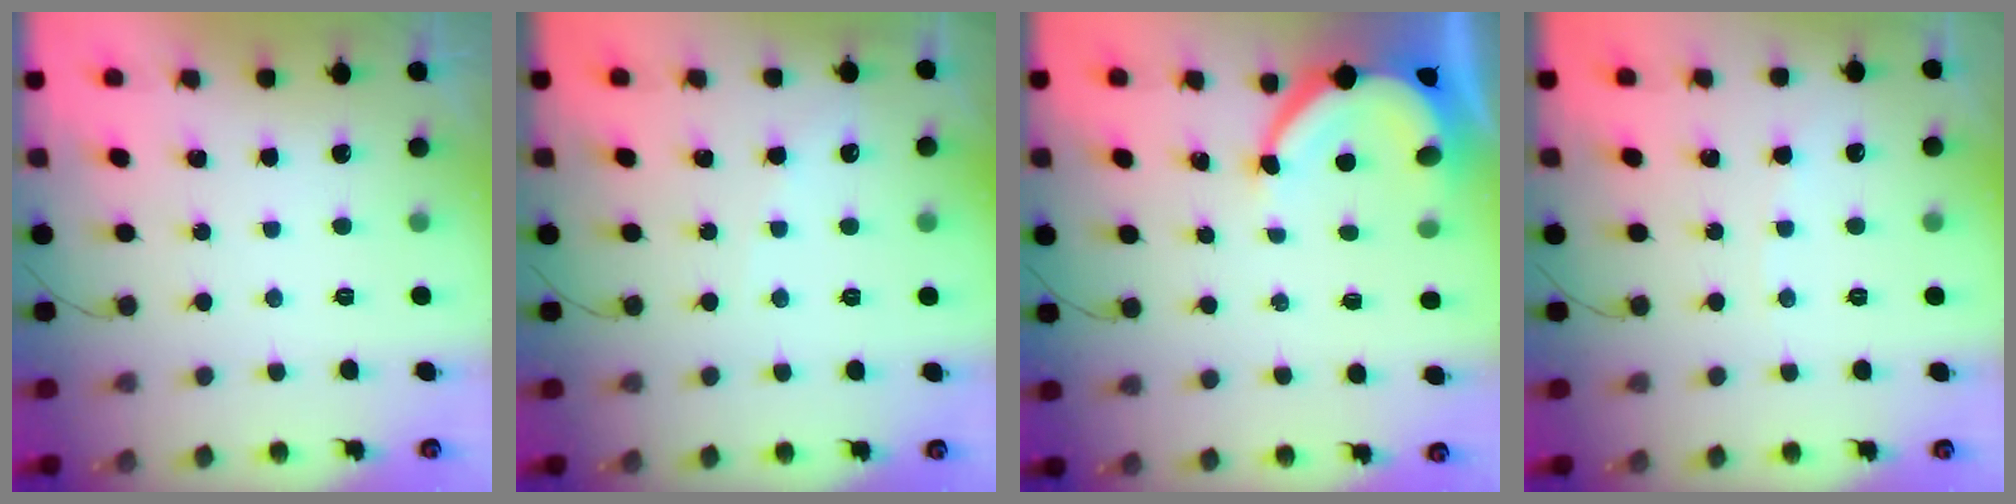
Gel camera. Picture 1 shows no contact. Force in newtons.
{"total": 3.3, "press": 3.2, "slide": 0.4}
{"total": 7.7, "press": 7.6, "slide": 1.1}
{"total": 3.2, "press": 3.2, "slide": 0.4}